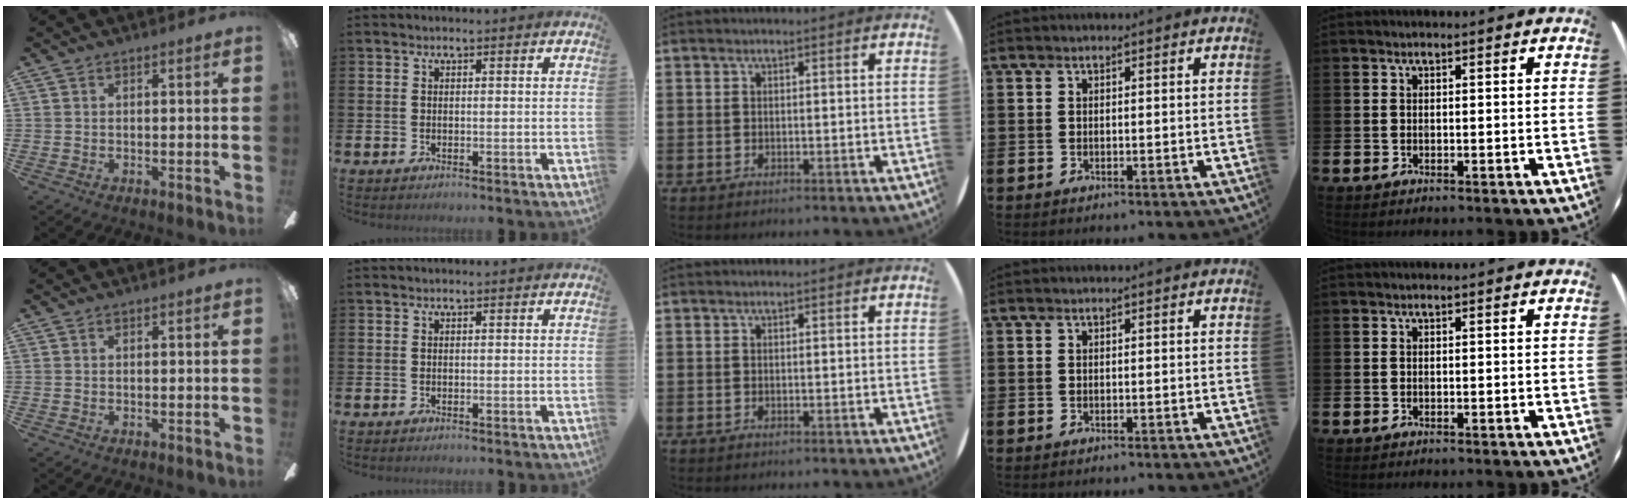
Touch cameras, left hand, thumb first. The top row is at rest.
{}